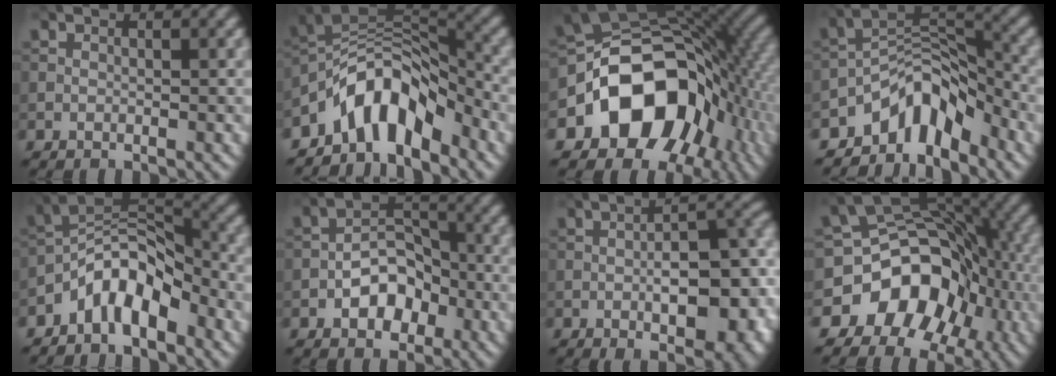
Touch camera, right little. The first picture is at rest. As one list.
[{"total": 7.1, "force": [-4.6, 3.4, 4.1], "torque": [-0.052, 0.008, -0.097]}, {"total": 13.2, "force": [-4.3, 9.7, 7.8], "torque": [-0.109, 0.005, -0.092]}, {"total": 5.7, "force": [-4.2, 2.7, 2.8], "torque": [-0.025, 0.008, -0.085]}, {"total": 6.1, "force": [-3.6, 2.9, 4.0], "torque": [-0.062, 0.014, -0.079]}, {"total": 4.7, "force": [-1.7, 3.0, 3.2], "torque": [-0.045, 0.008, -0.032]}, {"total": 11.1, "force": [-2.8, 5.1, 9.5], "torque": [-0.131, -0.005, -0.036]}, {"total": 10.2, "force": [-4.3, 7.8, 5.1], "torque": [-0.068, 0.014, -0.084]}]